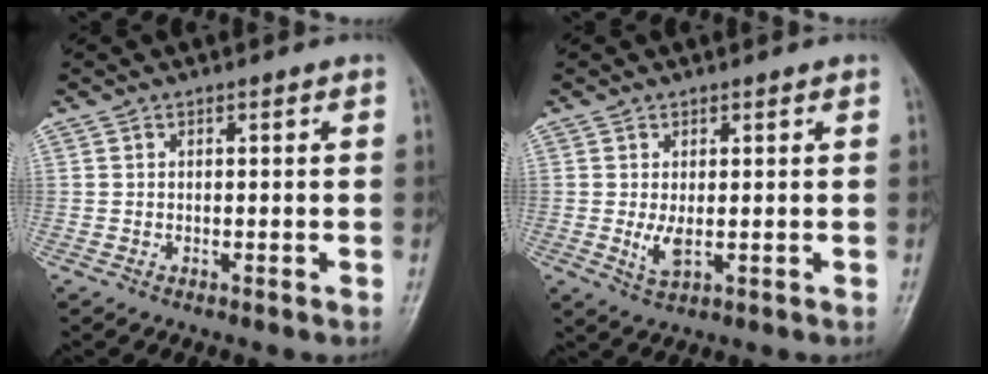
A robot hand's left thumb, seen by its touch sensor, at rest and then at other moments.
{"total": 3.3, "force": [0.4, 1.4, 3.0], "torque": [-0.056, -0.010, 0.015]}